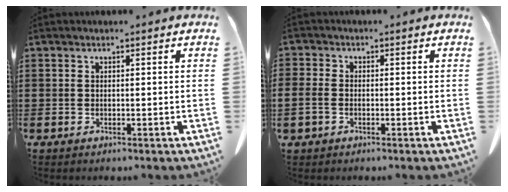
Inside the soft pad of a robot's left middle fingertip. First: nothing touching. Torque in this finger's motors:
{"motor_torque": [1.52, 0.64, 0.65, 0.17]}